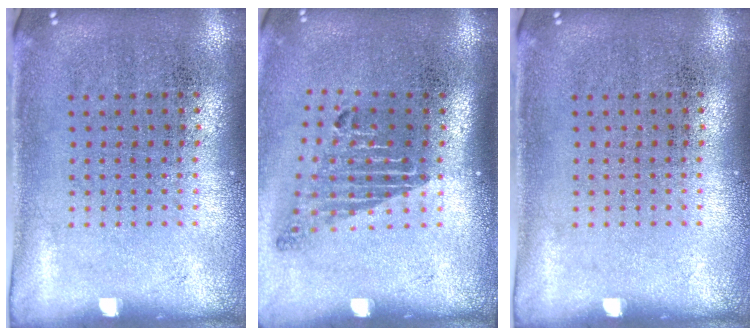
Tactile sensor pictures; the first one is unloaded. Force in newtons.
{"total": 1.8, "press": 1.3, "slide": 1.3}
{"total": 0.0}